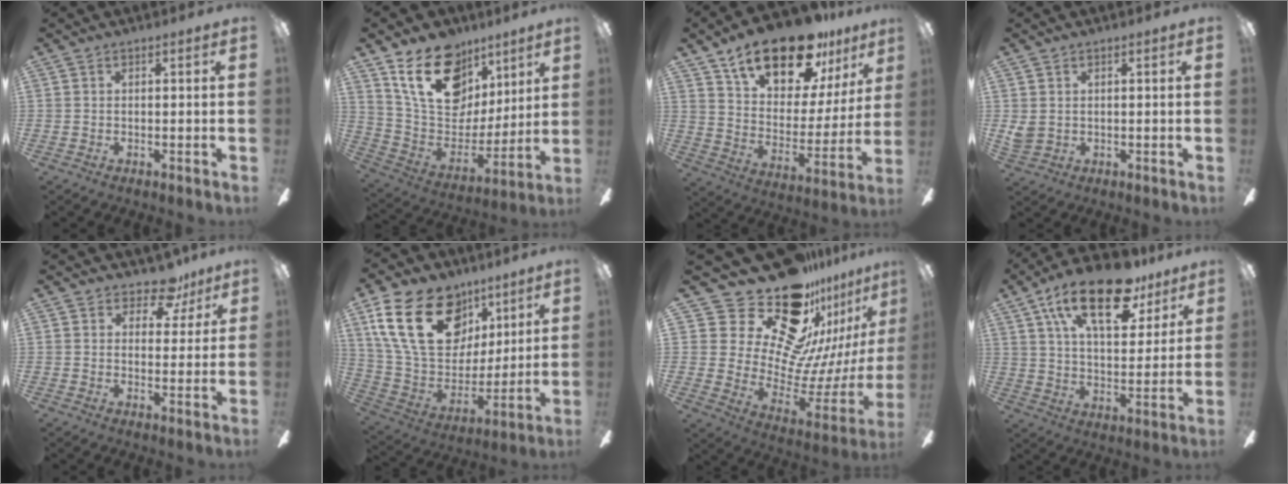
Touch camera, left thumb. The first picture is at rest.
{"total": 21.9, "force": [12.5, 14.0, 11.3], "torque": [-0.190, -0.058, 0.229]}
{"total": 22.0, "force": [15.9, 9.3, 12.2], "torque": [-0.198, -0.094, 0.275]}
{"total": 2.6, "force": [1.2, 2.1, 1.0], "torque": [-0.014, 0.000, 0.022]}
{"total": 8.1, "force": [6.0, 4.4, 3.2], "torque": [-0.036, -0.033, 0.104]}
{"total": 25.4, "force": [12.0, 16.6, 15.0], "torque": [-0.293, -0.046, 0.219]}
{"total": 27.7, "force": [19.8, 13.8, 13.5], "torque": [-0.245, -0.169, 0.374]}
{"total": 21.5, "force": [13.3, 9.5, 14.0], "torque": [-0.232, -0.053, 0.223]}